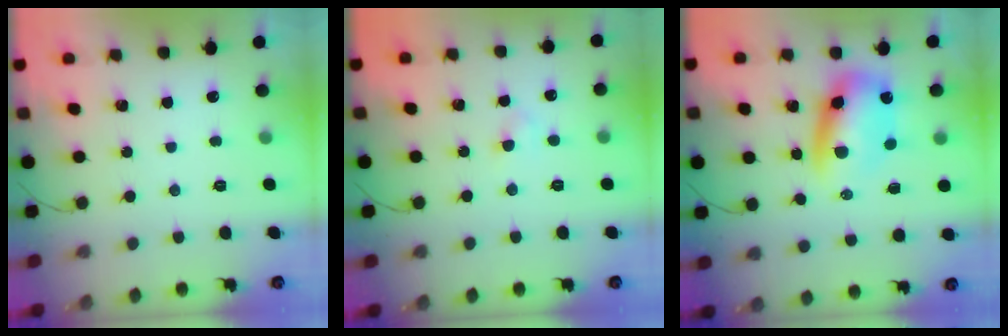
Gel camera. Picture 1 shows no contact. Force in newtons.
{"total": 2.4, "press": 2.2, "slide": 1.0}
{"total": 10.0, "press": 9.6, "slide": 2.9}